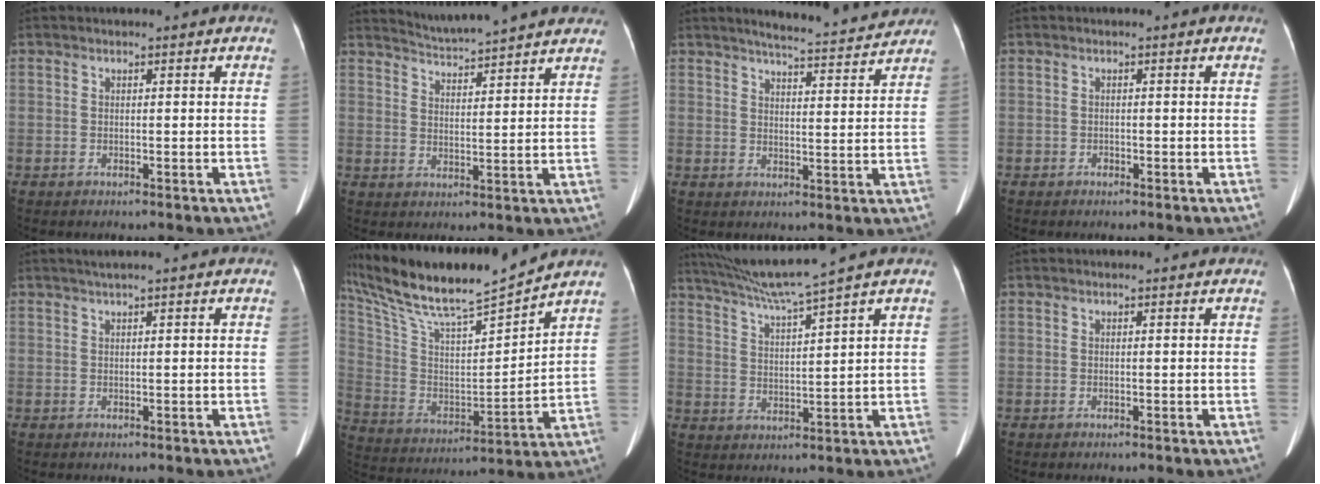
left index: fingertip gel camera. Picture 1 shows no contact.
{"total": 12.5, "force": [11.9, 0.5, 4.1], "torque": [-0.067, 0.014, 0.157]}
{"total": 10.9, "force": [10.2, 0.6, 3.7], "torque": [-0.055, 0.000, 0.126]}
{"total": 0.6, "force": [-0.5, 0.3, 0.0], "torque": [-0.004, -0.006, -0.008]}
{"total": 1.6, "force": [1.1, -0.3, 1.1], "torque": [-0.021, 0.010, 0.024]}
{"total": 20.0, "force": [17.8, 0.3, 9.2], "torque": [-0.185, -0.006, 0.318]}
{"total": 8.4, "force": [7.1, -2.5, 3.6], "torque": [-0.072, -0.001, 0.136]}
{"total": 0.8, "force": [0.7, 0.1, 0.2], "torque": [-0.008, 0.012, 0.011]}